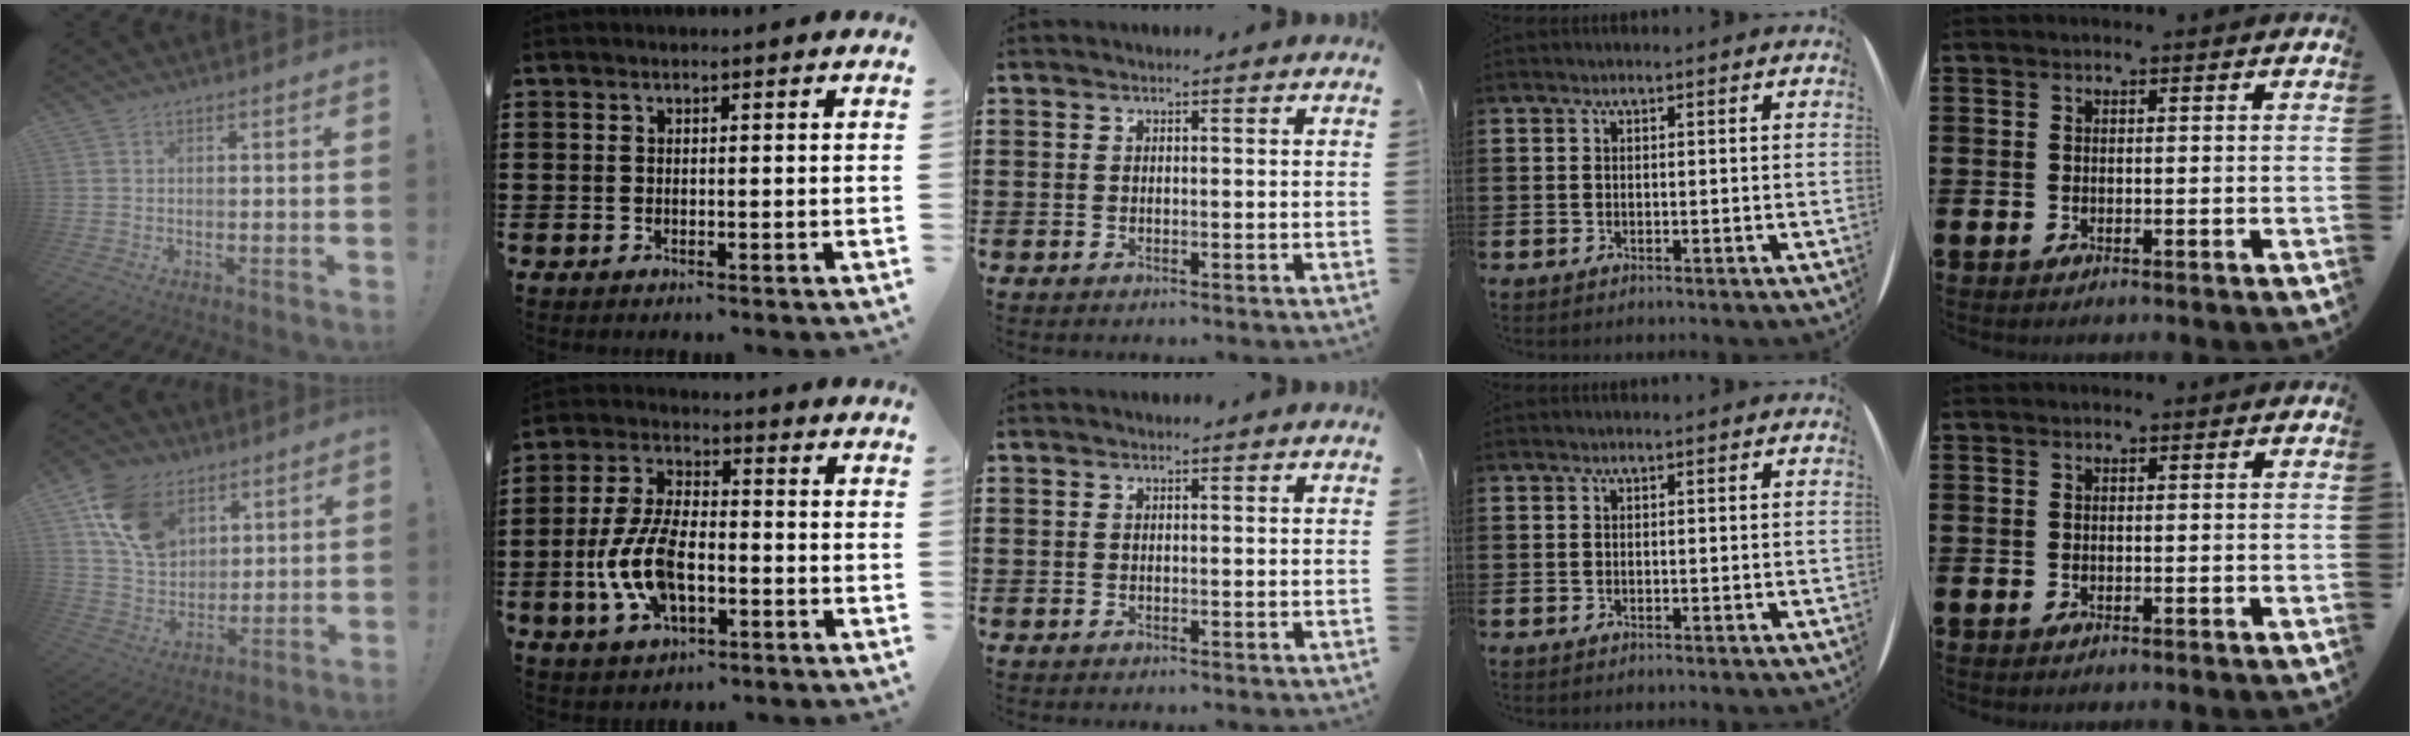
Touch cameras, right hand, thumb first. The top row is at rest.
{"thumb": {"total": 15.5, "force": [8.0, 10.7, 8.0], "torque": [-0.136, -0.028, 0.160]}, "index": {"total": 10.2, "force": [-2.6, 5.2, 8.4], "torque": [-0.203, -0.004, -0.054]}}